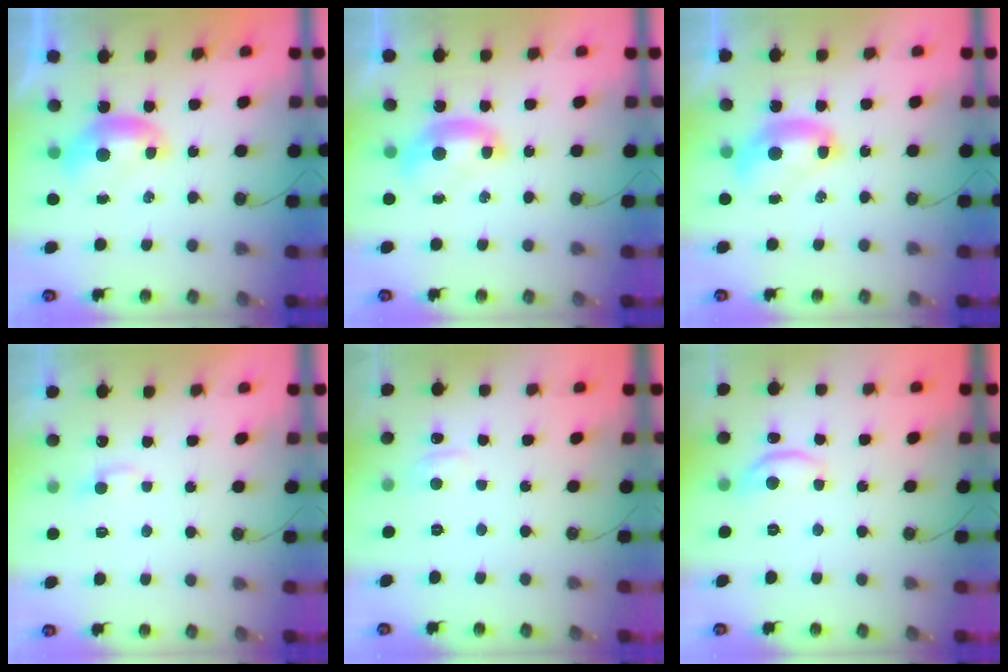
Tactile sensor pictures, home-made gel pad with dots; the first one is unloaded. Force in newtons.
{"total": 1.2, "press": 1.2, "slide": 0.3}
{"total": 2.6, "press": 2.6, "slide": 0.1}
{"total": 2.3, "press": 2.3, "slide": 0.4}
{"total": 0.9, "press": 0.3, "slide": 0.8}
{"total": 5.7, "press": 5.7, "slide": 0.5}